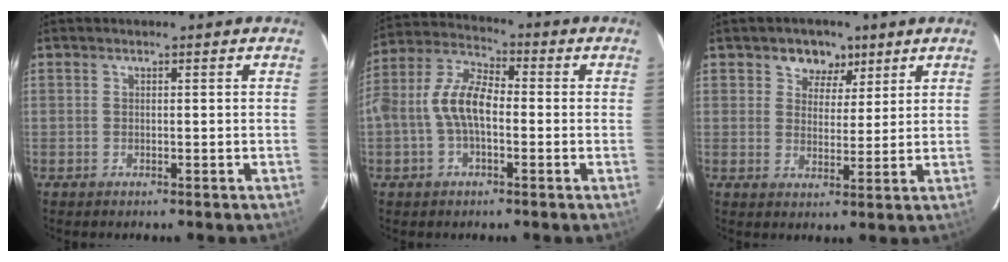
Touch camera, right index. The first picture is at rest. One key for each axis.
{"total": 9.2, "fx": -1.6, "fy": 4.7, "fz": 7.8, "tx": -0.166, "ty": 0.021, "tz": -0.032}
{"total": 5.7, "fx": 3.3, "fy": 4.3, "fz": 1.7, "tx": -0.020, "ty": 0.002, "tz": 0.051}